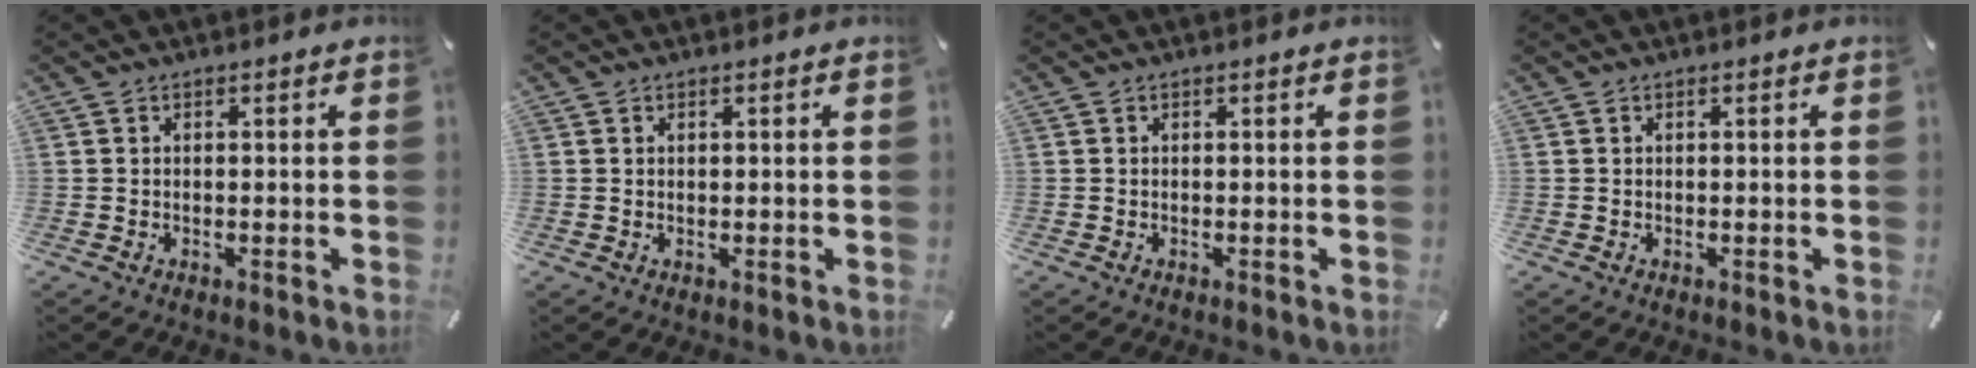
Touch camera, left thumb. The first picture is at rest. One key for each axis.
{"total": 0.0}
{"total": 0.0}
{"total": 0.0}